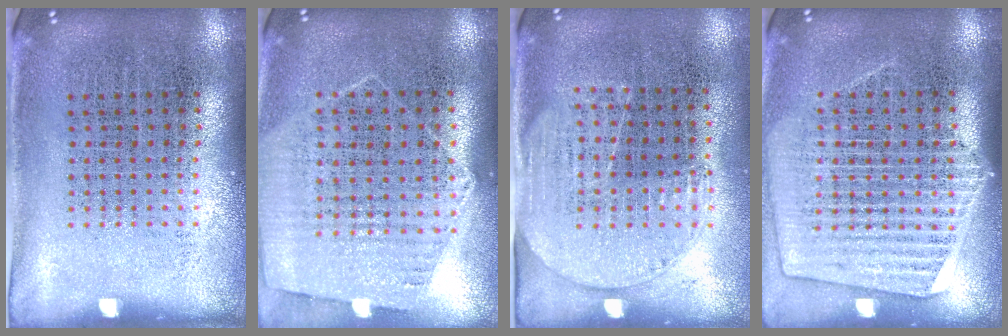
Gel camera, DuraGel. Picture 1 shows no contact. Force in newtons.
{"total": 1.2, "press": 1.1, "slide": 0.4}
{"total": 1.5, "press": 1.3, "slide": 0.7}
{"total": 1.6, "press": 1.4, "slide": 0.7}